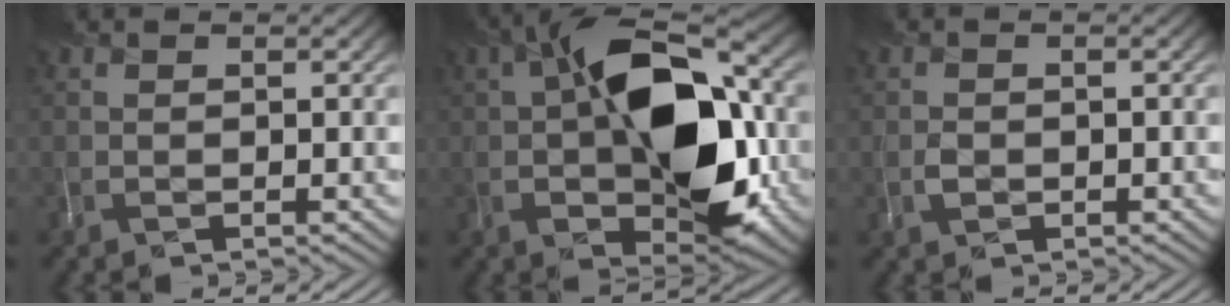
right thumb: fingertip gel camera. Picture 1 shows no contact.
{"total": 15.1, "force": [-1.1, 8.2, 12.6], "torque": [-0.192, 0.008, -0.019]}
{"total": 0.7, "force": [-0.2, 0.6, 0.2], "torque": [-0.002, 0.006, -0.002]}